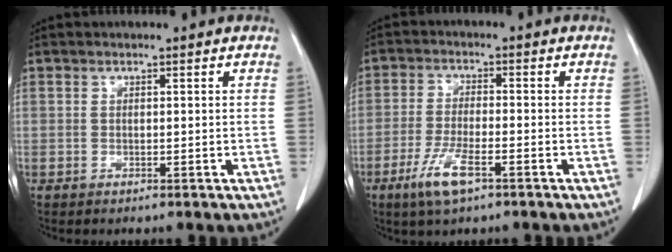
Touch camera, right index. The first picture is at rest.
{"total": 6.2, "force": [-3.5, 1.2, 5.0], "torque": [-0.108, -0.010, -0.062]}